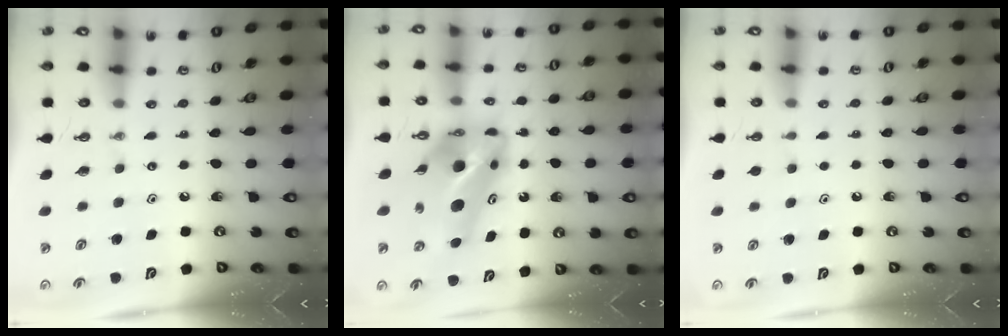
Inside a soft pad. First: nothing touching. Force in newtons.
{"total": 12.5, "press": 12.2, "slide": 2.8}
{"total": 1.2, "press": 0.5, "slide": 1.0}